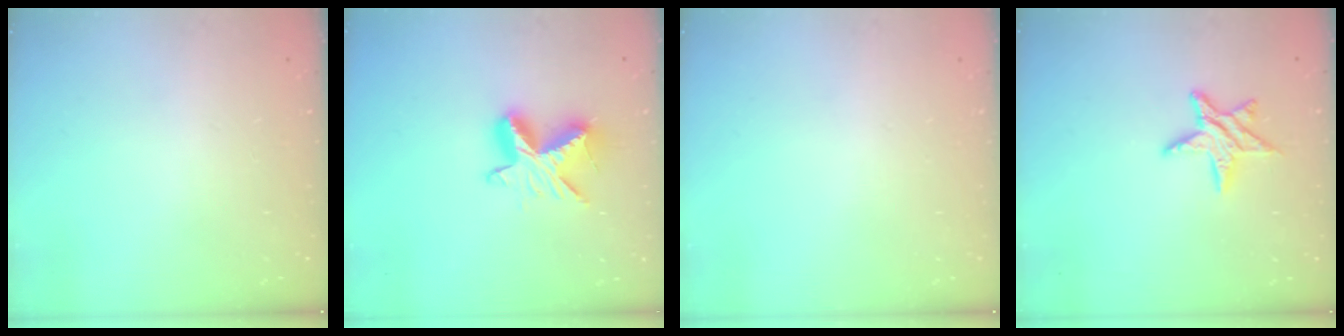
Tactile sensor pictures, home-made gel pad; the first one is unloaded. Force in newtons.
{"total": 11.1, "press": 11.1, "slide": 0.5}
{"total": 0.0}
{"total": 8.9, "press": 8.9, "slide": 0.4}